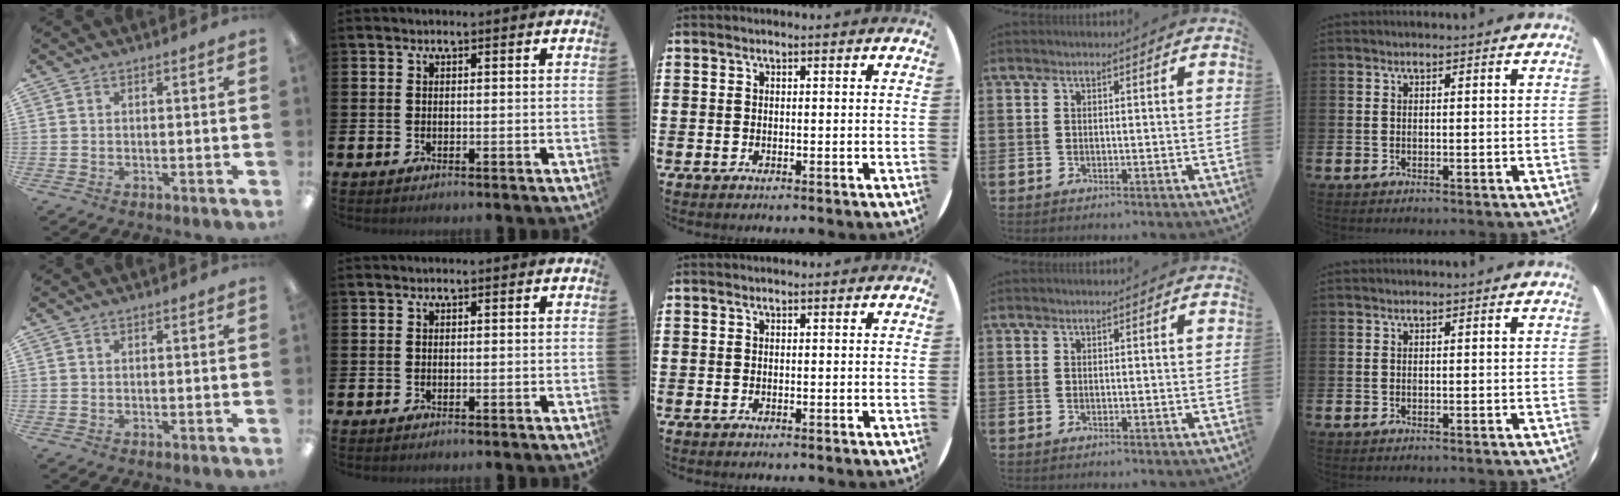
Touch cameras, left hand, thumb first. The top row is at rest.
{}